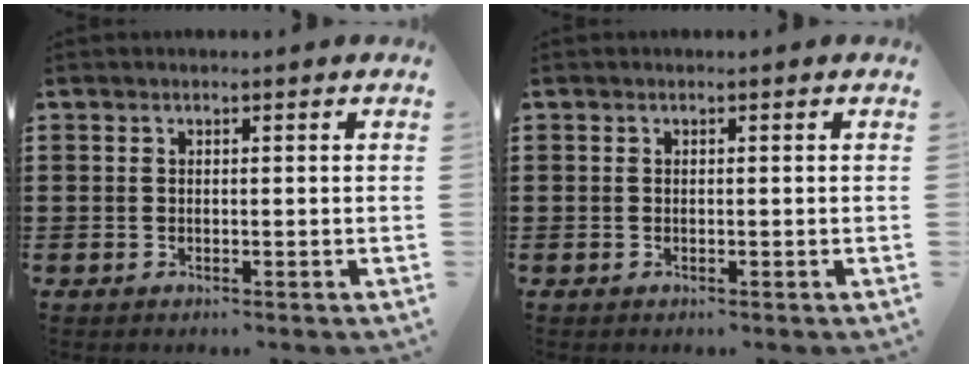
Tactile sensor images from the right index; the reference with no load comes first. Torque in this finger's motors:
{"motor_torque": [0.64, 1.50, 0.00, 0.01]}